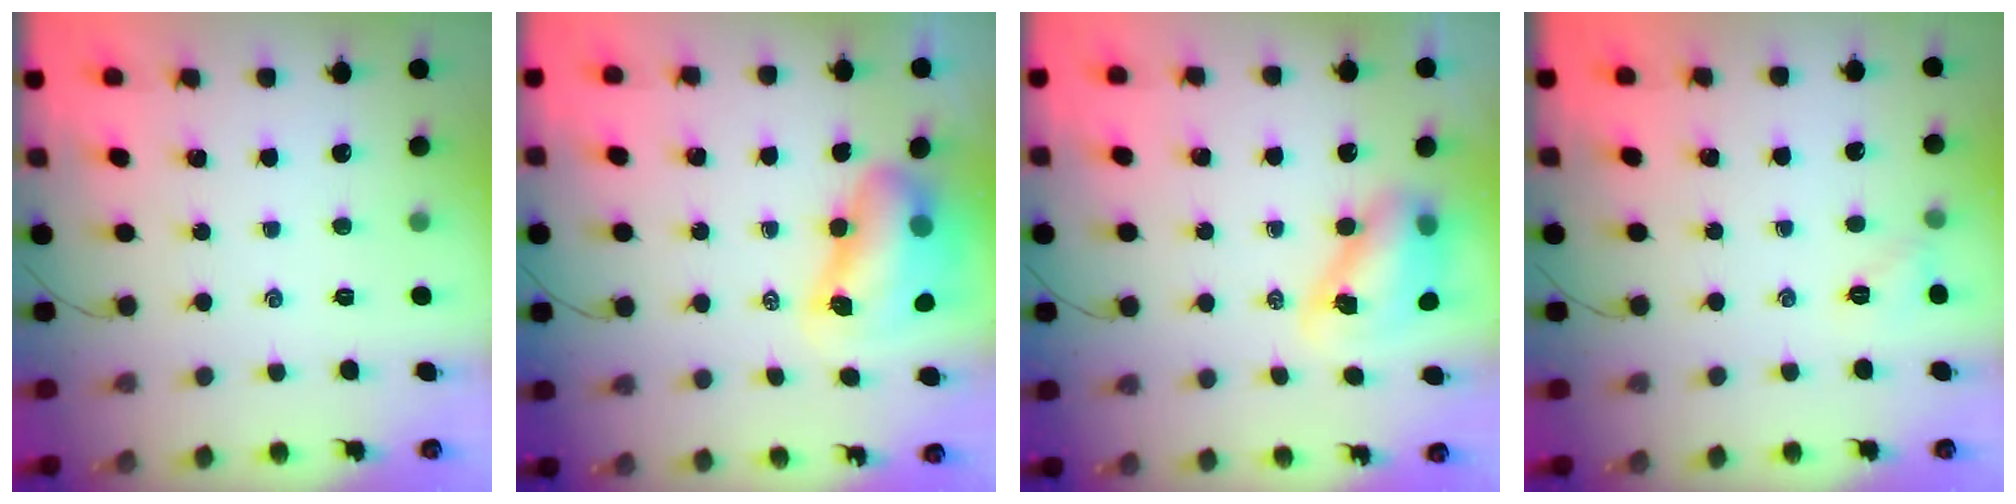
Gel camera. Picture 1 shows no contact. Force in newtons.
{"total": 10.8, "press": 10.3, "slide": 3.0}
{"total": 8.6, "press": 8.4, "slide": 2.1}
{"total": 4.6, "press": 4.4, "slide": 1.4}